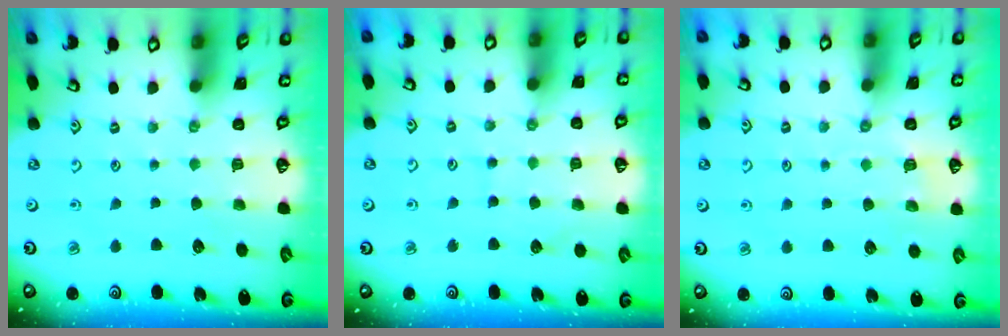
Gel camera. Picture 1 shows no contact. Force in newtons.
{"total": 5.4, "press": 5.4, "slide": 0.6}
{"total": 2.8, "press": 2.5, "slide": 1.3}